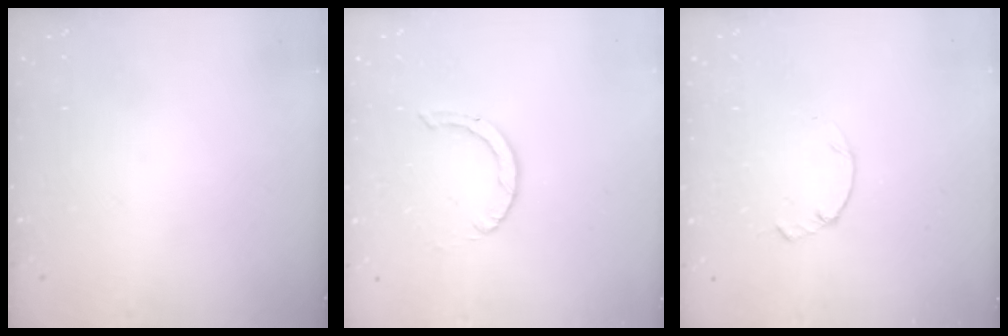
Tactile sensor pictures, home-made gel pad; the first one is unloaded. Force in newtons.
{"total": 0.9, "press": 0.9, "slide": 0.1}
{"total": 0.5, "press": 0.4, "slide": 0.3}